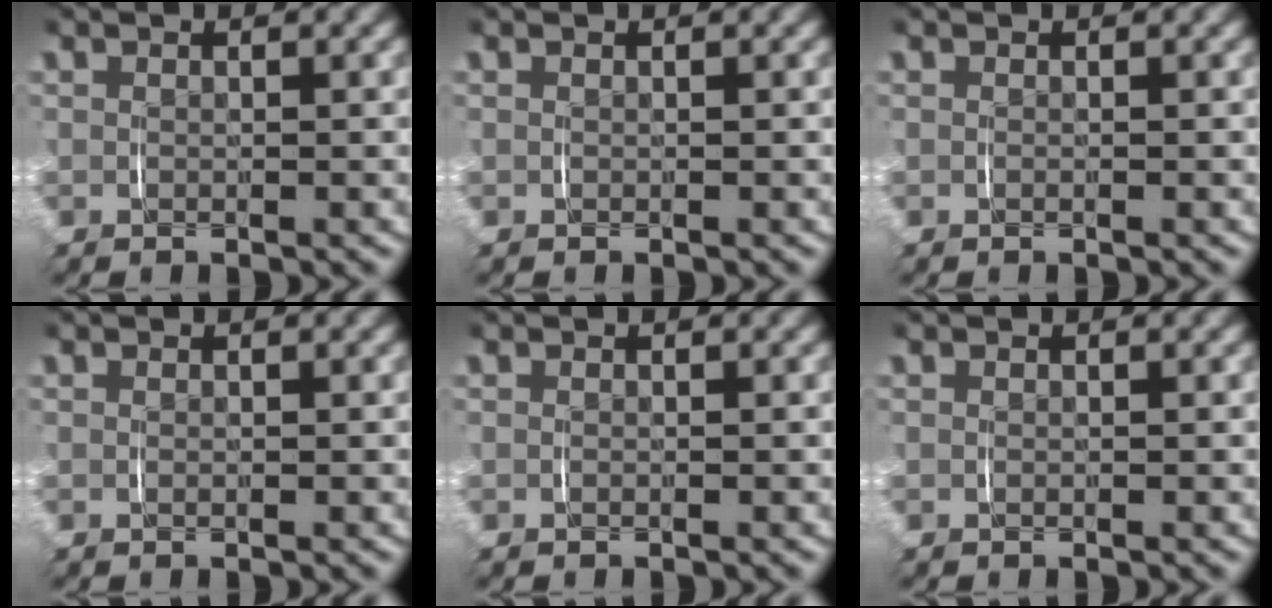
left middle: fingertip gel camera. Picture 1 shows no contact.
{"total": 0.0}
{"total": 0.0}
{"total": 0.0}
{"total": 0.0}
{"total": 0.0}